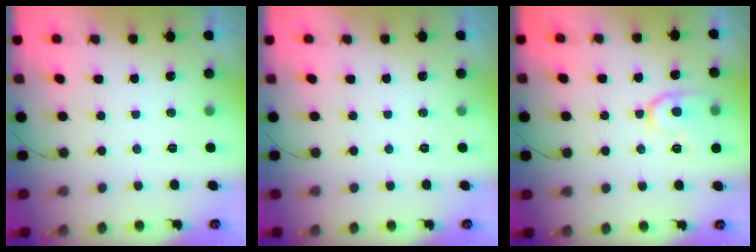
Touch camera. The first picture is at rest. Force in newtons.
{"total": 0.0}
{"total": 12.0, "press": 12.0, "slide": 1.1}